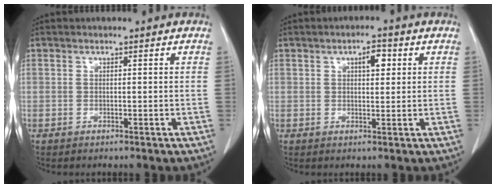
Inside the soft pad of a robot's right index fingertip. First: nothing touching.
{"total": 3.2, "force": [1.2, 1.2, 2.7], "torque": [-0.042, 0.004, 0.017]}